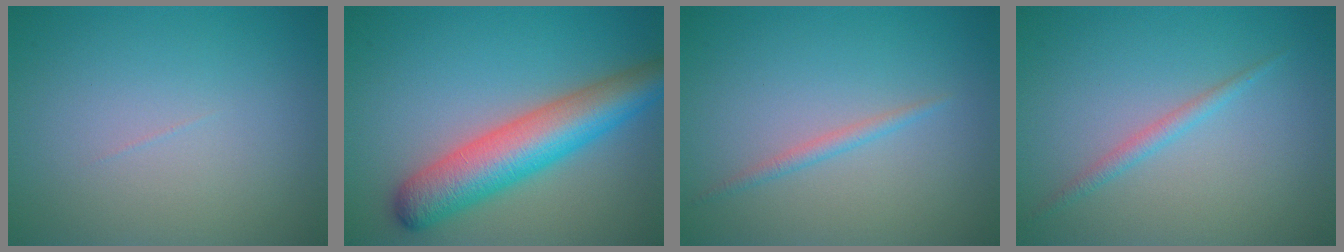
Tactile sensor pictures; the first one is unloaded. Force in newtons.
{"total": 7.8, "press": 7.8, "slide": 0.3}
{"total": 1.1, "press": 1.1, "slide": 0.0}
{"total": 1.3, "press": 1.3, "slide": 0.0}